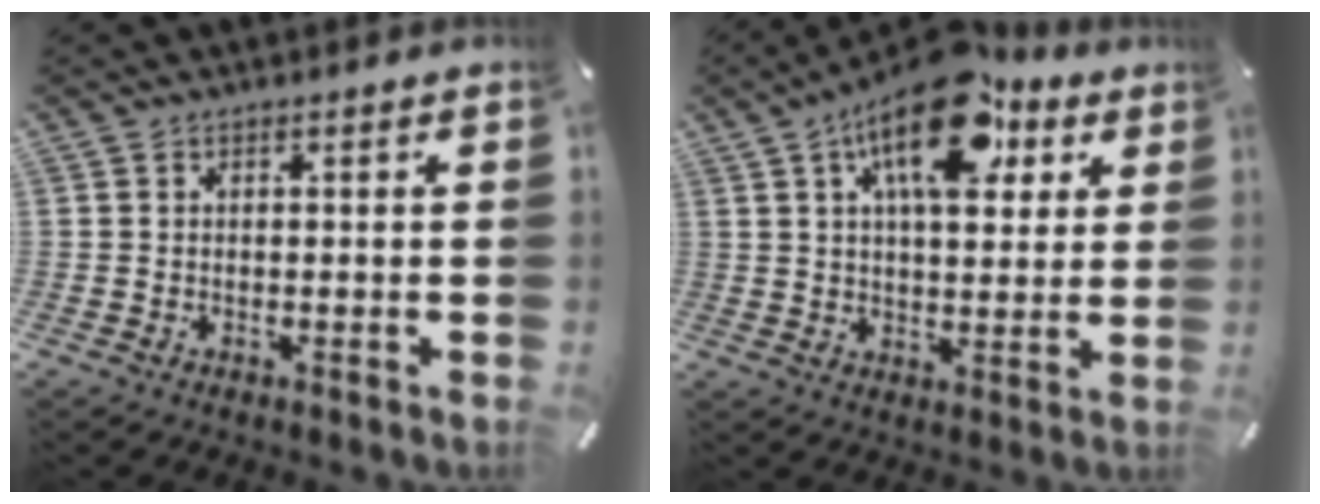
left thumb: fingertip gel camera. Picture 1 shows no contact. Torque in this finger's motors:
{"motor_torque": [1.47, 1.47, 2.07, -0.70, 0.64]}